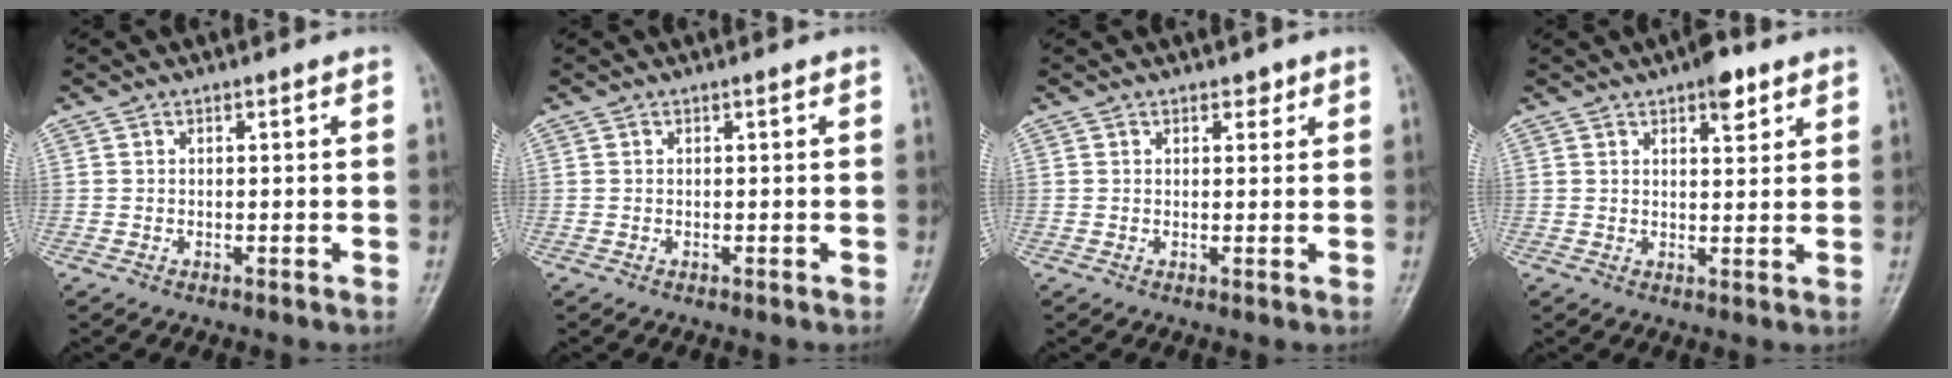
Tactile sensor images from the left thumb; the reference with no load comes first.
{"total": 0.0}
{"total": 1.8, "force": [1.1, 1.1, 0.8], "torque": [0.004, -0.005, 0.012]}
{"total": 5.1, "force": [3.1, 2.2, 3.4], "torque": [-0.032, -0.013, 0.039]}